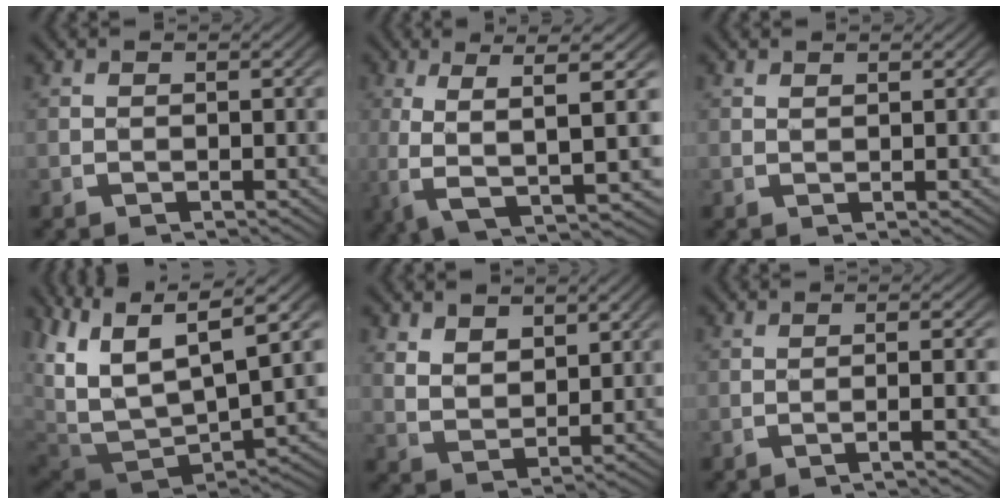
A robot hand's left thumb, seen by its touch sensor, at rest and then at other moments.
{"total": 10.0, "force": [-0.5, 4.2, 9.0], "torque": [-0.166, -0.021, 0.008]}
{"total": 0.7, "force": [0.7, -0.1, 0.1], "torque": [-0.001, -0.001, 0.019]}
{"total": 15.7, "force": [-0.6, 11.6, 10.6], "torque": [-0.251, -0.070, 0.013]}
{"total": 3.5, "force": [1.9, 2.1, 1.9], "torque": [-0.039, -0.016, 0.050]}
{"total": 2.7, "force": [-1.0, -0.2, 2.5], "torque": [-0.044, 0.009, -0.019]}